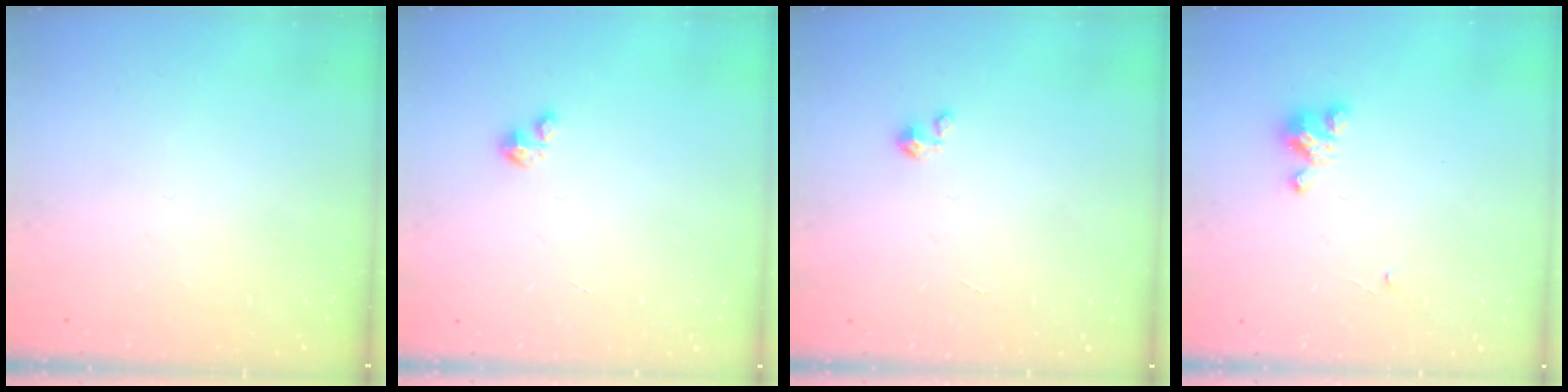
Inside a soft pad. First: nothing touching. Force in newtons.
{"total": 1.2, "press": 1.2, "slide": 0.2}
{"total": 1.5, "press": 1.5, "slide": 0.1}
{"total": 3.2, "press": 3.2, "slide": 0.3}